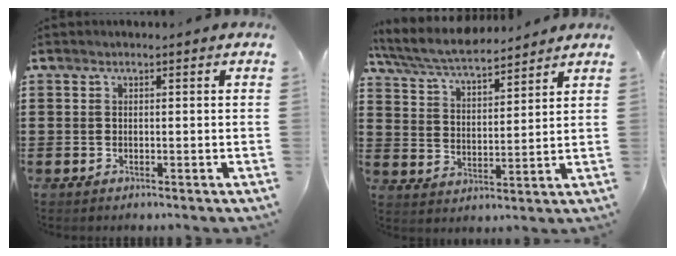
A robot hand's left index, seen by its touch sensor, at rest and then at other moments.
{"total": 6.4, "force": [5.9, 0.7, 2.3], "torque": [-0.070, -0.028, 0.103]}